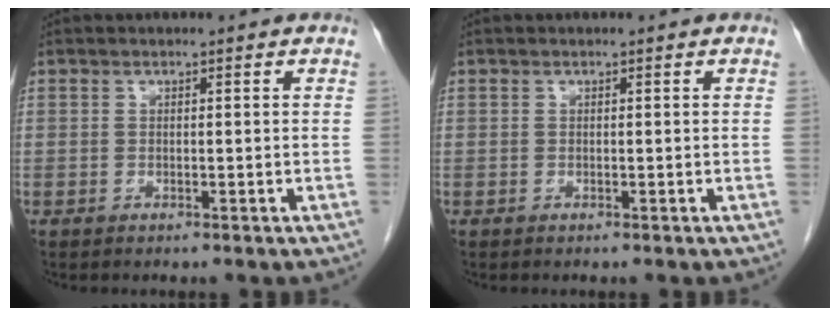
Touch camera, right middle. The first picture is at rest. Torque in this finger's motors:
{"motor_torque": [-0.08, 0.08, 0.00, -0.01]}